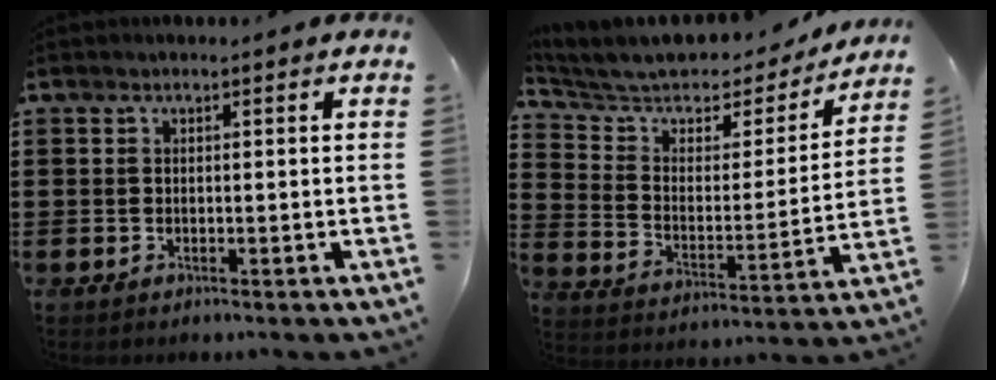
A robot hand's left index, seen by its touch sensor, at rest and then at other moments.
{"total": 6.6, "force": [5.5, 2.6, 2.4], "torque": [-0.080, -0.040, 0.092]}